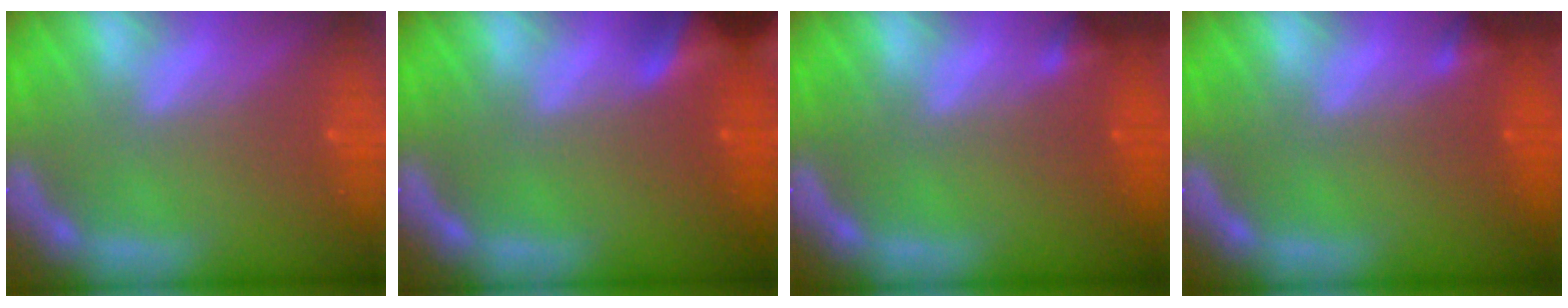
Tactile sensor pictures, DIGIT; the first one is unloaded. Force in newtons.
{"total": 4.9}
{"total": 1.4}
{"total": 1.4}